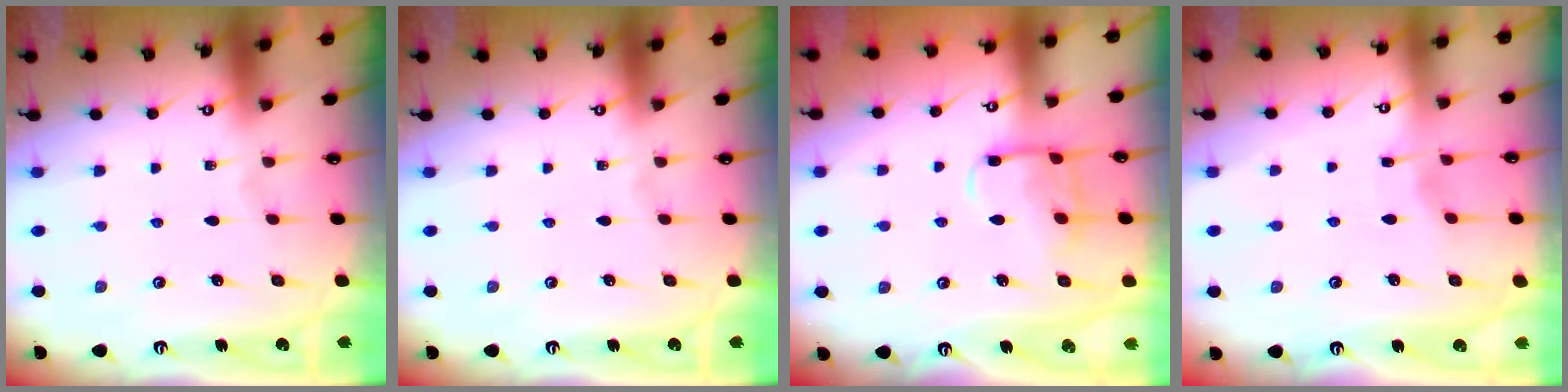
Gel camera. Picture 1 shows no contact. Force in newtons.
{"total": 0.0}
{"total": 10.7, "press": 10.6, "slide": 1.2}
{"total": 2.8, "press": 2.8, "slide": 0.4}